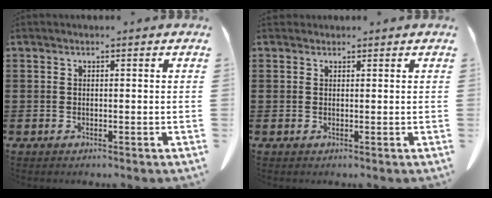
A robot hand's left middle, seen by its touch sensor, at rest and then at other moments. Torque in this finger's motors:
{"motor_torque": [0.01, 0.01, -0.16, -0.03]}